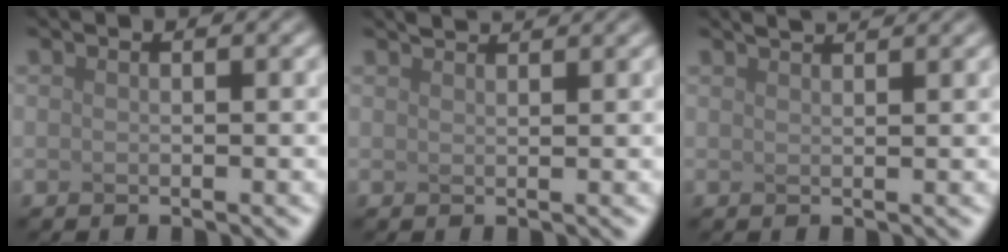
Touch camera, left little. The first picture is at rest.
{"total": 1.9, "force": [1.9, 0.2, 0.5], "torque": [-0.002, 0.007, 0.021]}
{"total": 2.6, "force": [2.3, 0.7, 1.2], "torque": [0.002, 0.016, 0.005]}